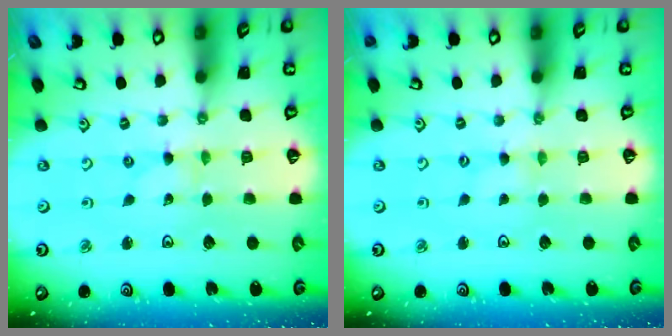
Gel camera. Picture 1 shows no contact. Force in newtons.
{"total": 0.0}